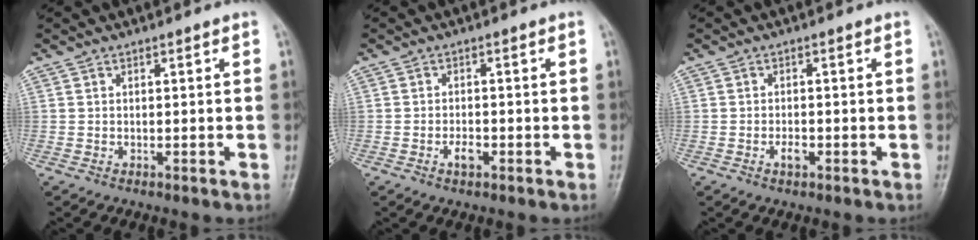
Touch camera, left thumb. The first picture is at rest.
{"total": 2.2, "force": [-1.0, 1.1, 1.6], "torque": [-0.028, 0.007, -0.017]}
{"total": 1.8, "force": [-0.8, 0.9, 1.3], "torque": [-0.023, 0.005, -0.012]}